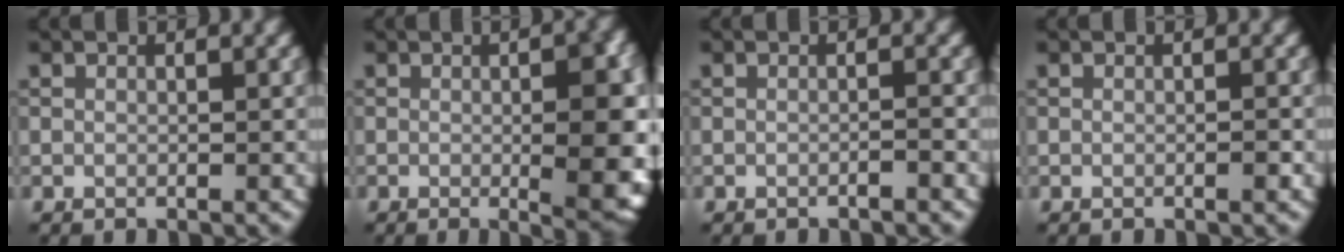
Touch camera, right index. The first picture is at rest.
{"total": 7.6, "force": [-0.4, 1.7, 7.4], "torque": [-0.091, -0.006, 0.002]}
{"total": 0.8, "force": [-0.6, 0.1, 0.6], "torque": [-0.007, 0.003, -0.015]}
{"total": 0.5, "force": [-0.2, 0.0, 0.5], "torque": [-0.009, 0.002, -0.003]}